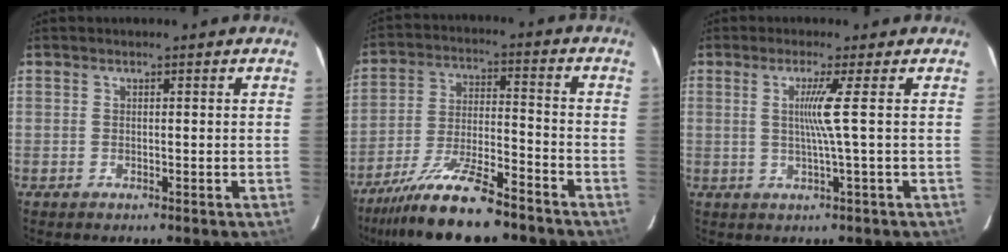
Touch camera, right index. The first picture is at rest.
{"total": 13.4, "force": [-10.7, 1.8, 7.9], "torque": [-0.146, -0.016, -0.188]}
{"total": 4.1, "force": [0.5, -1.7, 3.7], "torque": [-0.070, -0.006, 0.011]}